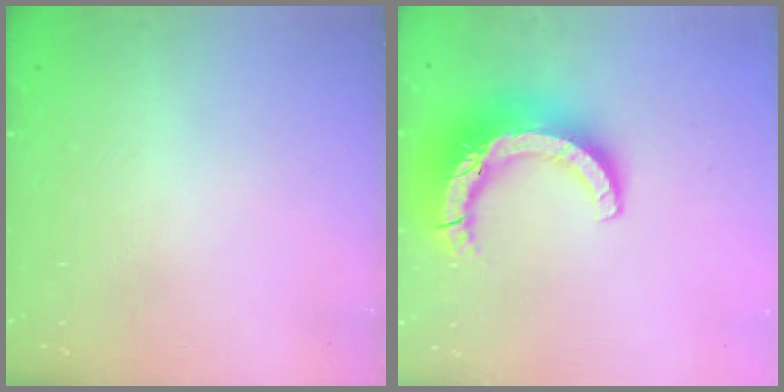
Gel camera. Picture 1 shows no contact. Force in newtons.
{"total": 16.1, "press": 16.0, "slide": 1.5}